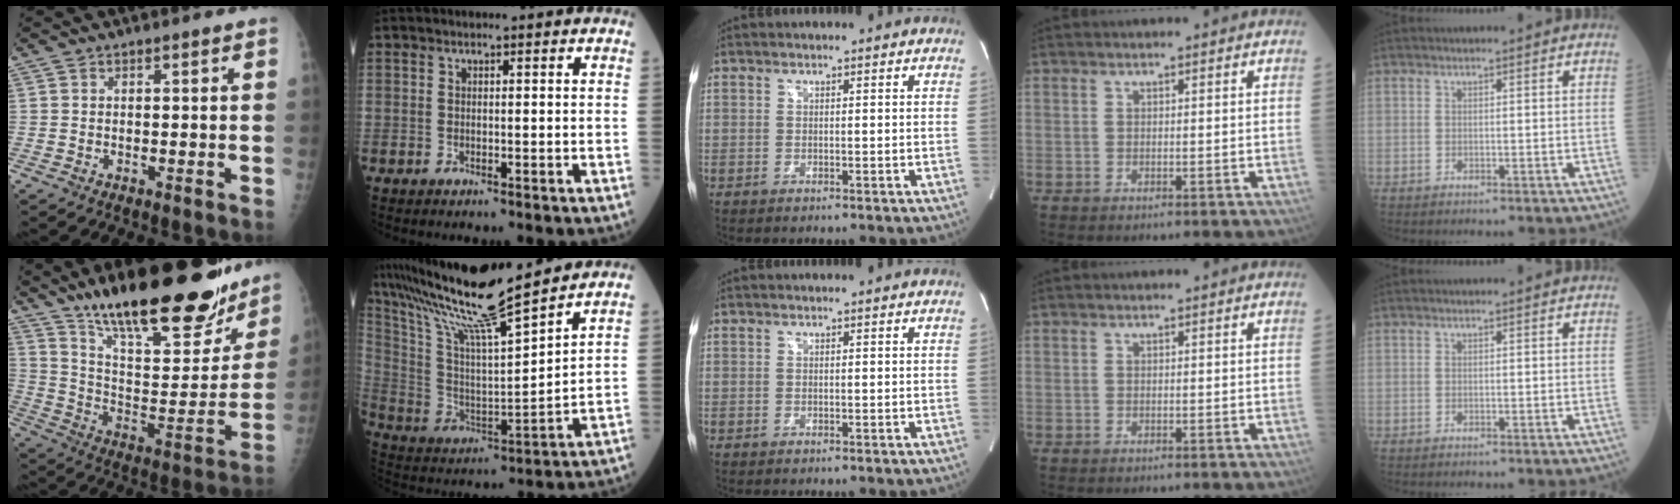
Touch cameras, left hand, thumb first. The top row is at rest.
{"thumb": {"total": 30.3, "force": [22.0, 9.4, 18.6], "torque": [-0.250, -0.083, 0.342]}, "index": {"total": 19.3, "force": [16.6, -0.9, 9.8], "torque": [-0.200, -0.007, 0.300]}}